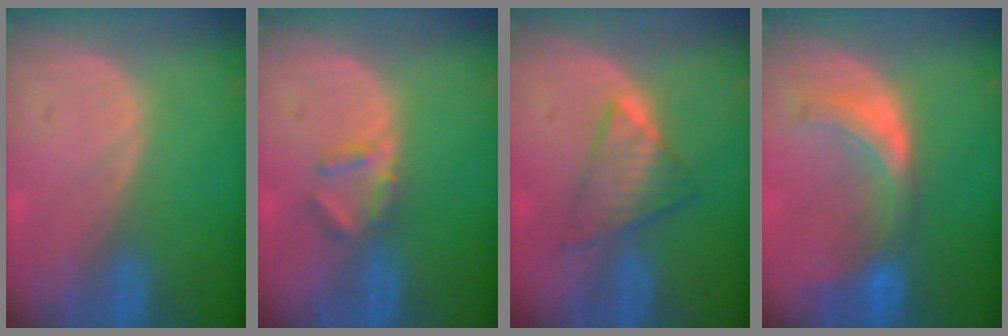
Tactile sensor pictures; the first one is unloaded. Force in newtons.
{"total": 3.0, "press": 3.0, "slide": 0.4}
{"total": 6.0, "press": 6.0, "slide": 0.8}
{"total": 7.4, "press": 6.8, "slide": 2.8}